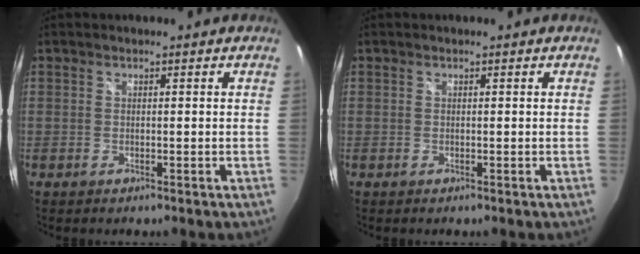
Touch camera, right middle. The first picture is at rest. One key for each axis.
{"total": 0.0}